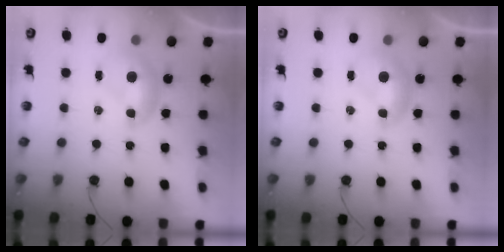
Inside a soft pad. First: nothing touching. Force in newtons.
{"total": 0.0}